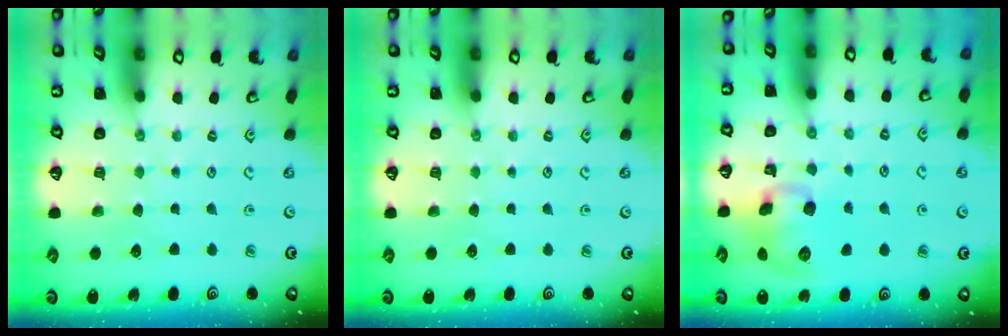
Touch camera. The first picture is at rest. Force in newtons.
{"total": 0.0}
{"total": 11.2, "press": 11.0, "slide": 2.1}